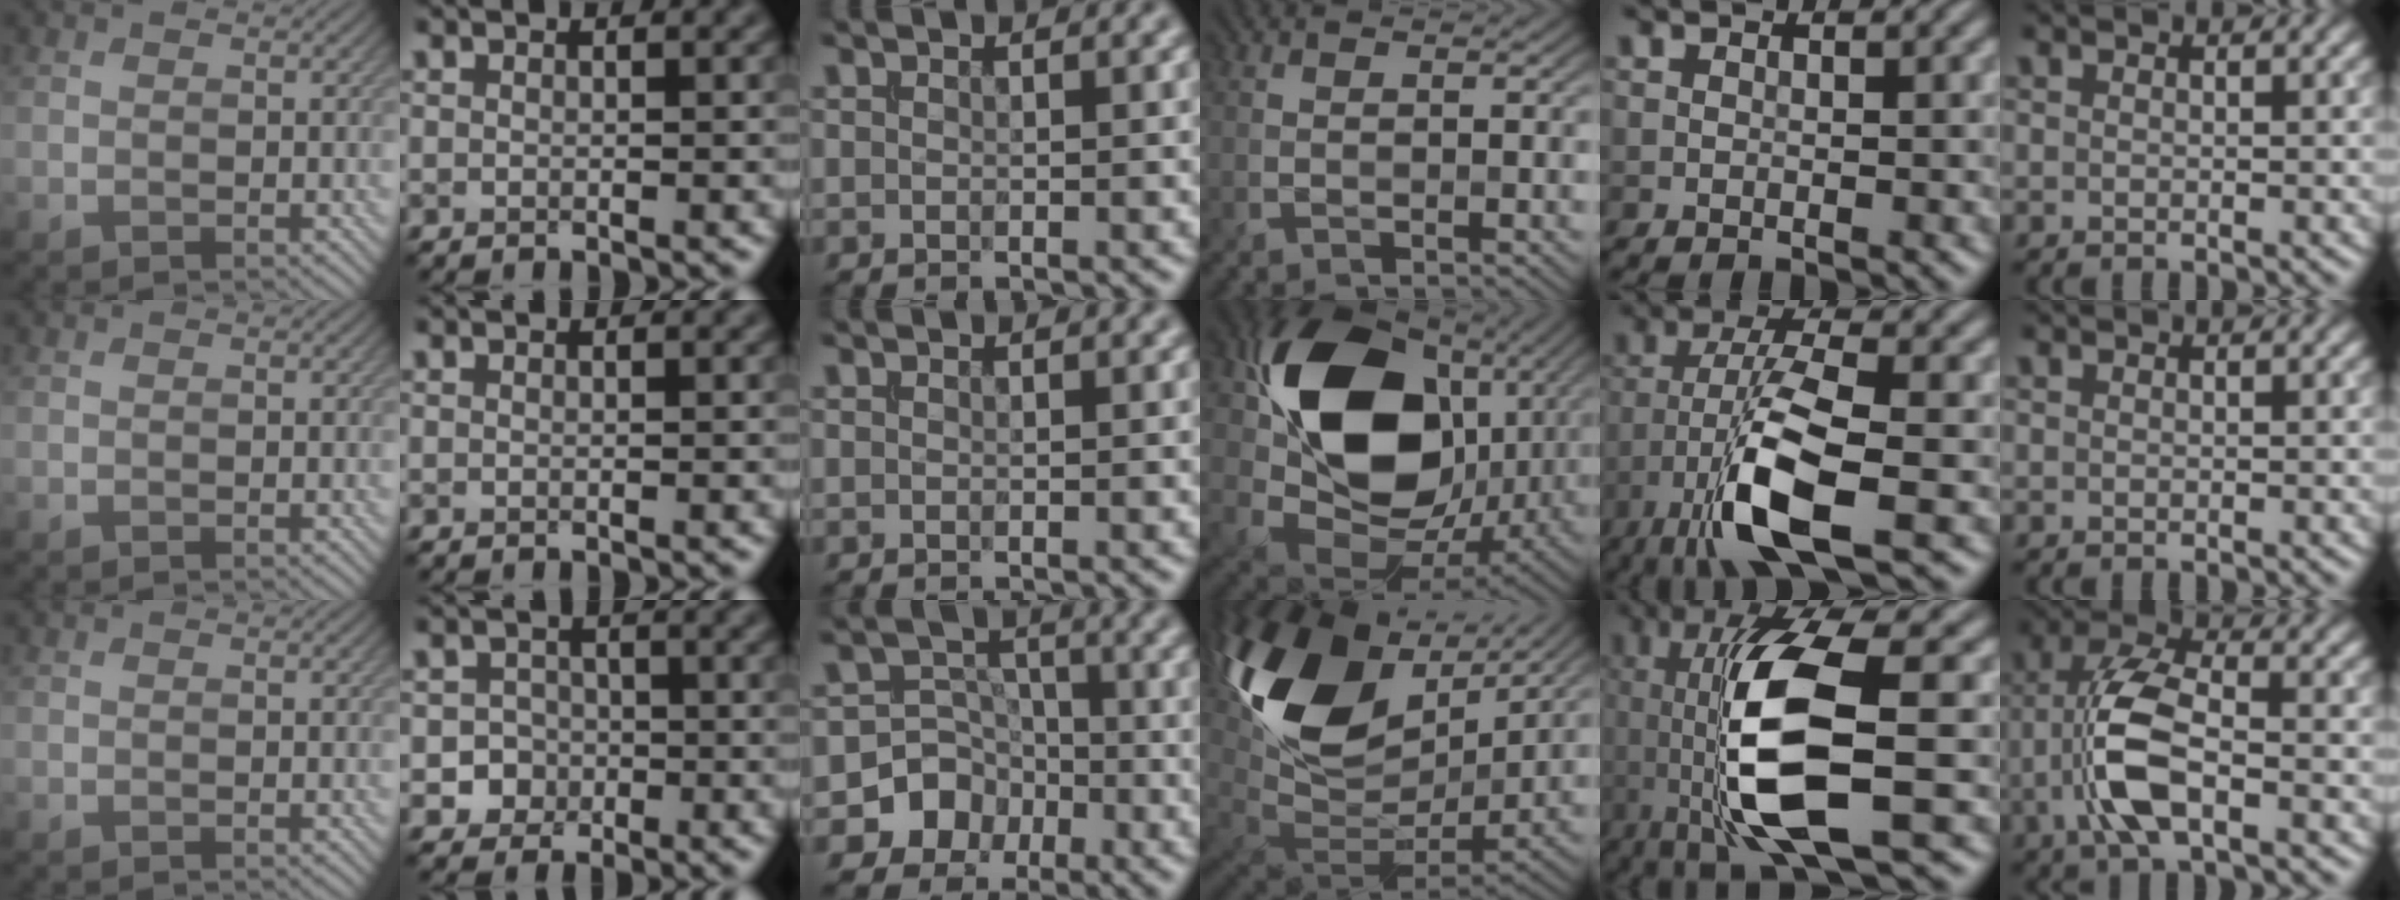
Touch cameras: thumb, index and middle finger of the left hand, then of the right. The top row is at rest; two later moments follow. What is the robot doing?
{"motion": "extract", "object": "drawer"}